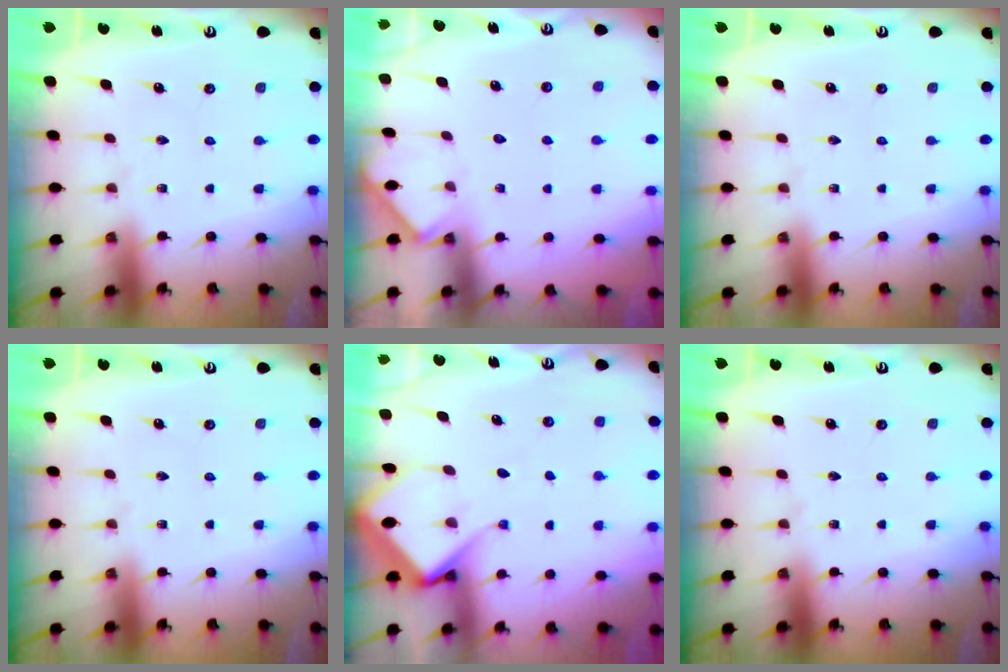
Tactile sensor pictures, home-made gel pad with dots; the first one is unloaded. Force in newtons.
{"total": 3.1, "press": 3.1, "slide": 0.4}
{"total": 0.0}
{"total": 0.0}
{"total": 8.5, "press": 8.4, "slide": 0.8}
{"total": 0.0}